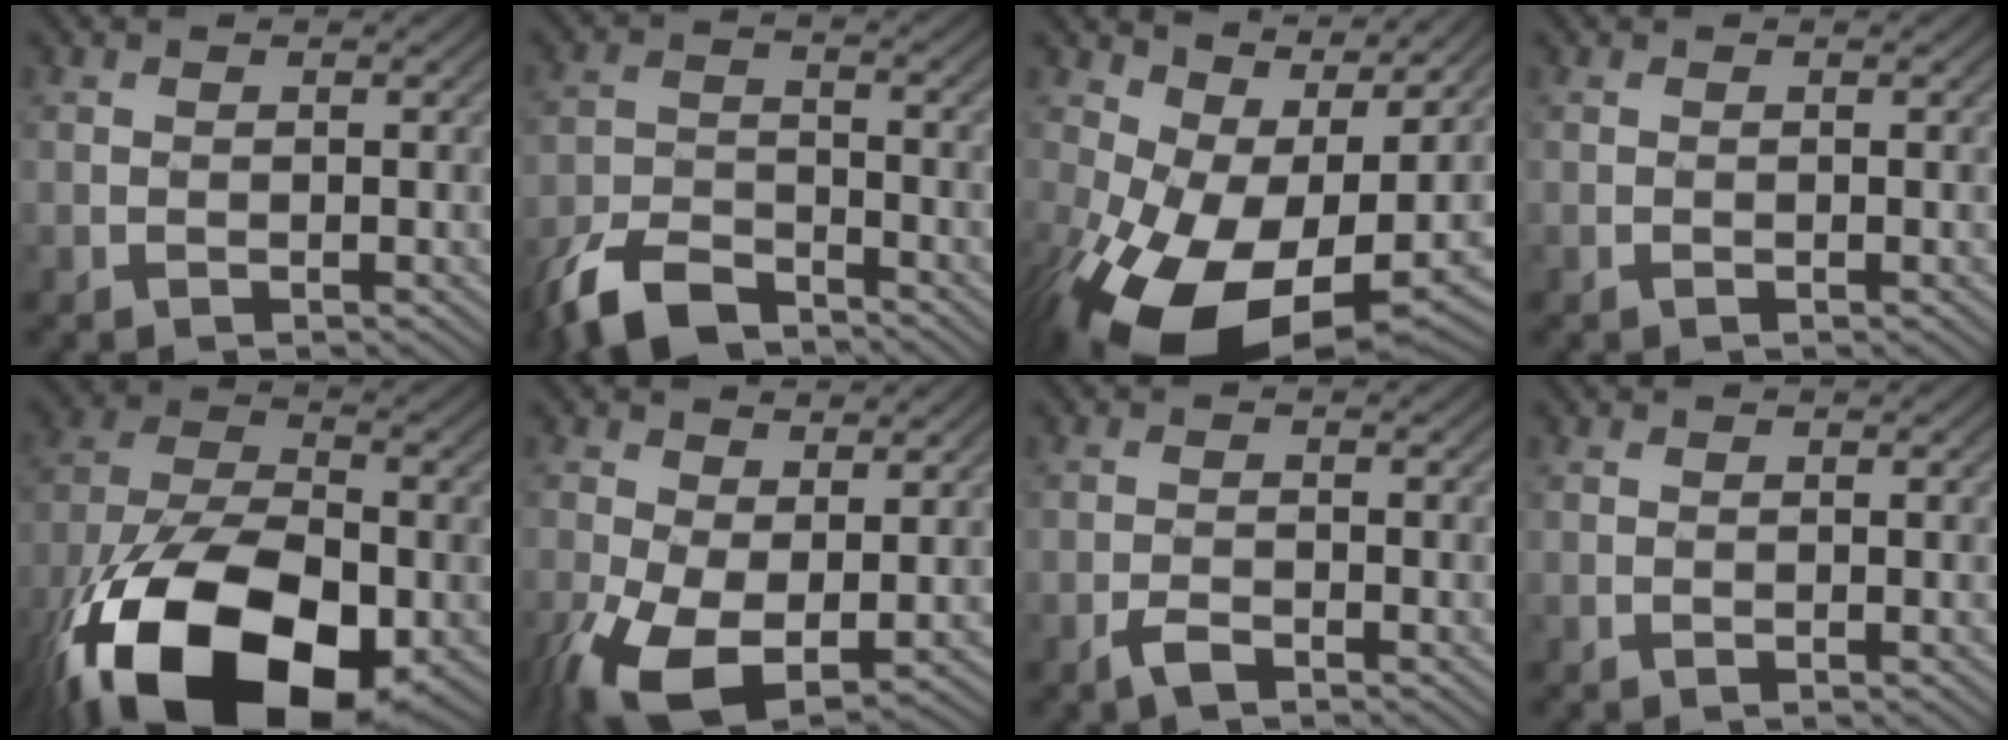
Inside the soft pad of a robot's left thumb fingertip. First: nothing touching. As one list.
[{"total": 8.3, "force": [-6.5, 3.1, 4.0], "torque": [-0.080, -0.010, -0.141]}, {"total": 16.3, "force": [-1.0, 9.4, 13.3], "torque": [-0.260, -0.032, -0.004]}, {"total": 0.0}, {"total": 21.3, "force": [-10.3, 10.8, 15.1], "torque": [-0.326, -0.052, -0.164]}, {"total": 10.3, "force": [-2.4, 5.4, 8.5], "torque": [-0.201, -0.023, -0.041]}, {"total": 1.9, "force": [-1.4, 0.6, 1.1], "torque": [-0.027, 0.000, -0.031]}, {"total": 0.0}]